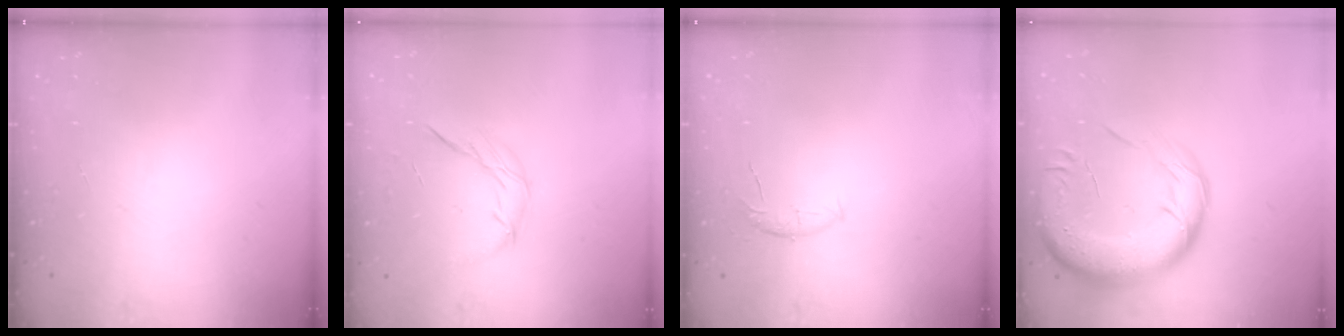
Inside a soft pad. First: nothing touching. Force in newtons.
{"total": 6.9, "press": 6.9, "slide": 0.4}
{"total": 6.0, "press": 5.8, "slide": 1.5}
{"total": 27.0, "press": 26.3, "slide": 6.1}